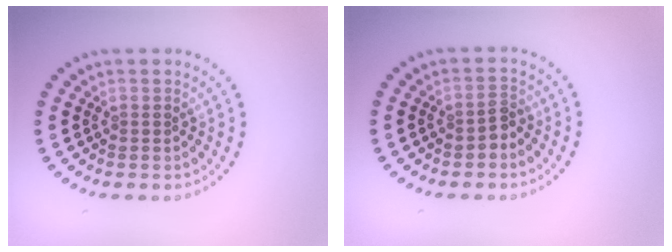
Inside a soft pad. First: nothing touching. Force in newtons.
{"total": 1.4, "press": 1.2, "slide": 0.7}